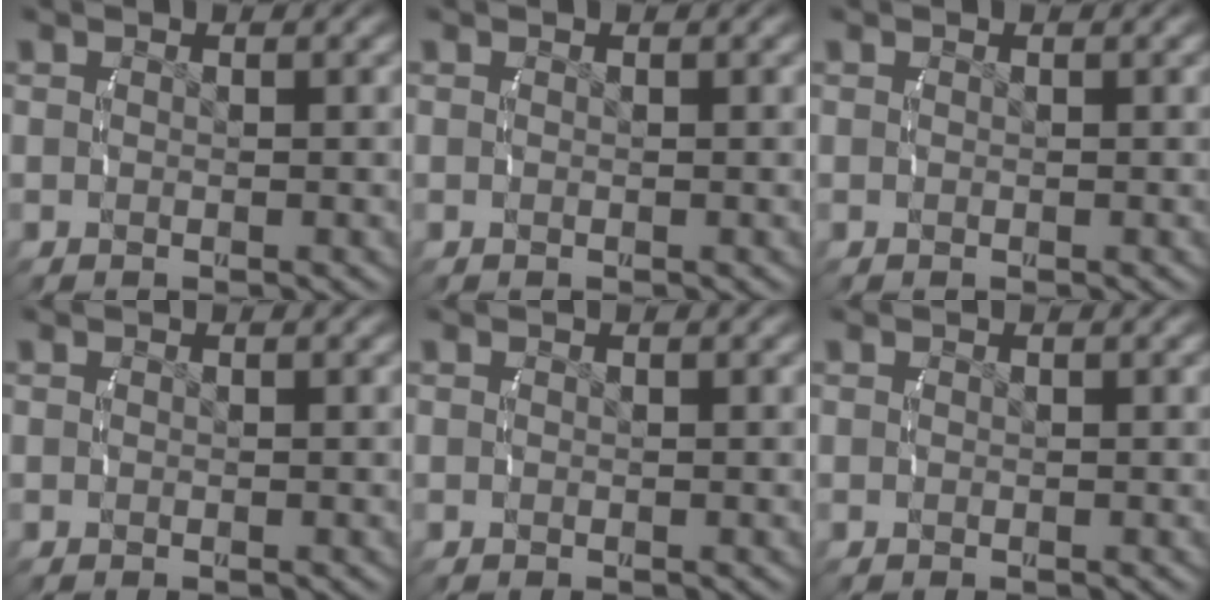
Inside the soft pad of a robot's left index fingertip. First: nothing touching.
{"total": 0.0}
{"total": 0.0}
{"total": 0.0}
{"total": 0.0}
{"total": 0.0}